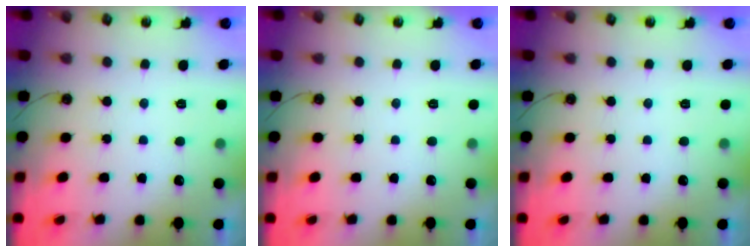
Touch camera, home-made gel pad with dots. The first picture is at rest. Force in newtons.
{"total": 0.0}
{"total": 0.0}